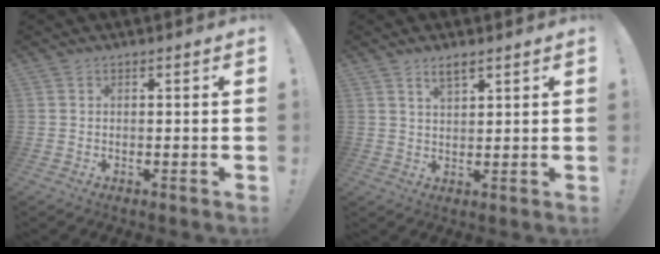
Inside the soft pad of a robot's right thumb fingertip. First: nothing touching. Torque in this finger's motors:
{"motor_torque": [-0.18, 0.14, -0.07, -0.01, 0.13]}